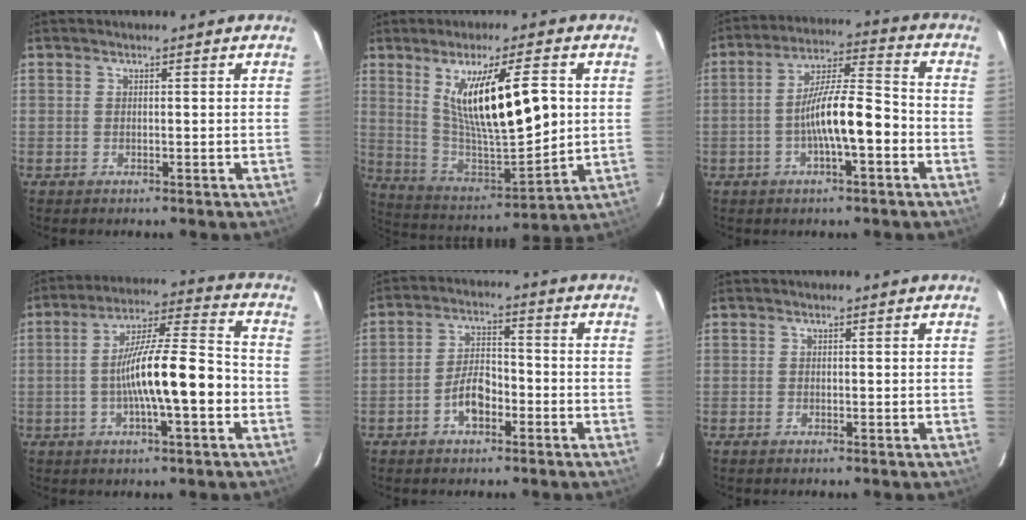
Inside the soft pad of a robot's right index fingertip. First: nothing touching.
{"total": 18.3, "force": [4.3, 4.8, 17.2], "torque": [-0.288, -0.017, 0.095]}
{"total": 10.6, "force": [-3.4, 2.1, 9.8], "torque": [-0.176, 0.012, -0.057]}
{"total": 14.3, "force": [-3.4, 2.1, 13.7], "torque": [-0.229, 0.012, -0.057]}
{"total": 6.0, "force": [-3.0, 3.1, 4.1], "torque": [-0.083, 0.014, -0.050]}
{"total": 0.0}